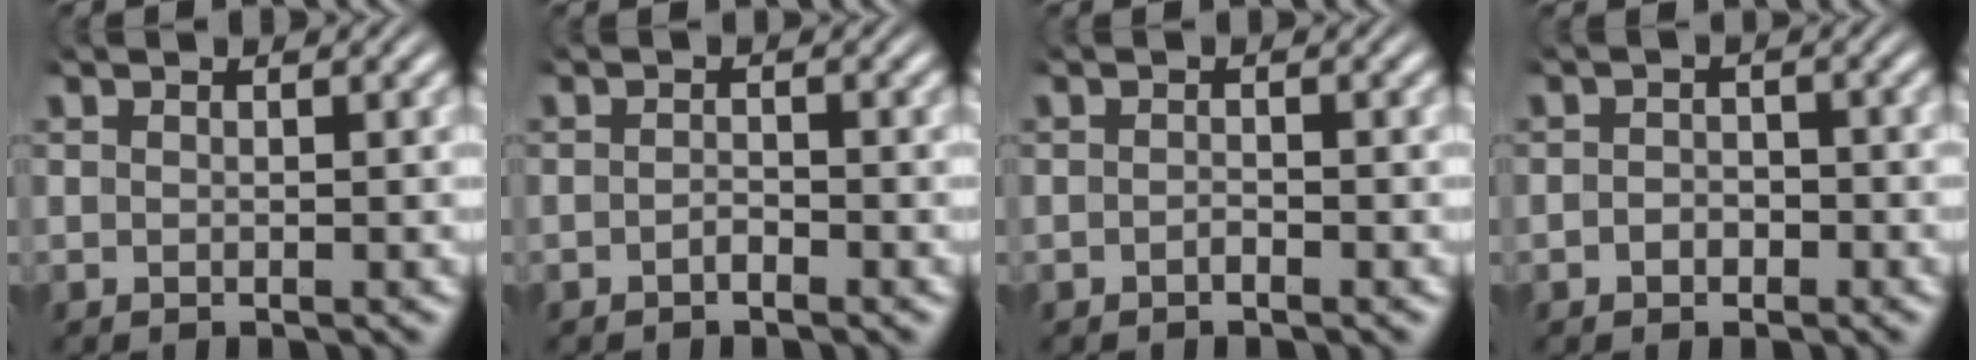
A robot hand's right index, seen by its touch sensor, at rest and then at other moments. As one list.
[{"total": 1.0, "force": [-0.9, 0.1, 0.3], "torque": [-0.005, -0.002, -0.018]}, {"total": 0.7, "force": [-0.7, 0.0, 0.2], "torque": [-0.005, -0.003, -0.013]}, {"total": 1.4, "force": [-1.1, 0.9, 0.3], "torque": [0.001, -0.006, -0.020]}]